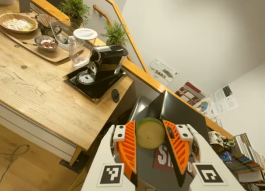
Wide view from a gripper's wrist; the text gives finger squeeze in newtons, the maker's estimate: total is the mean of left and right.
{"total": 9.4, "left": 9.5, "right": 9.2}